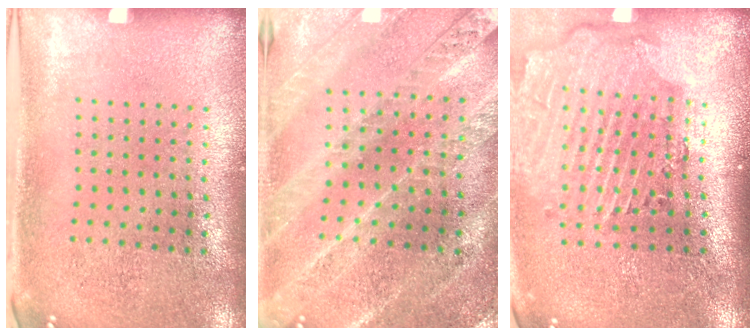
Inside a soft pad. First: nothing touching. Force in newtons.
{"total": 2.2, "press": 2.2, "slide": 0.2}
{"total": 2.8, "press": 2.3, "slide": 1.7}